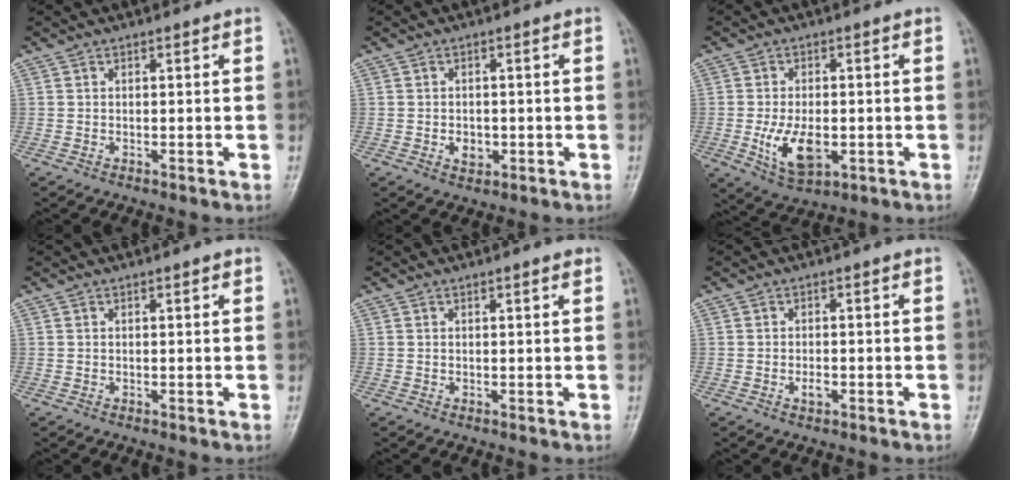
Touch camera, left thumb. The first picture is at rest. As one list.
[{"total": 3.0, "force": [-0.8, 2.3, 1.8], "torque": [-0.017, 0.002, -0.008]}, {"total": 10.2, "force": [-2.3, 5.7, 8.1], "torque": [-0.138, -0.003, -0.027]}, {"total": 0.8, "force": [0.4, 0.2, 0.7], "torque": [-0.011, 0.001, 0.004]}, {"total": 1.0, "force": [0.6, 0.1, 0.8], "torque": [-0.011, -0.001, 0.007]}, {"total": 1.7, "force": [-0.6, 1.0, 1.3], "torque": [-0.019, 0.004, -0.011]}]